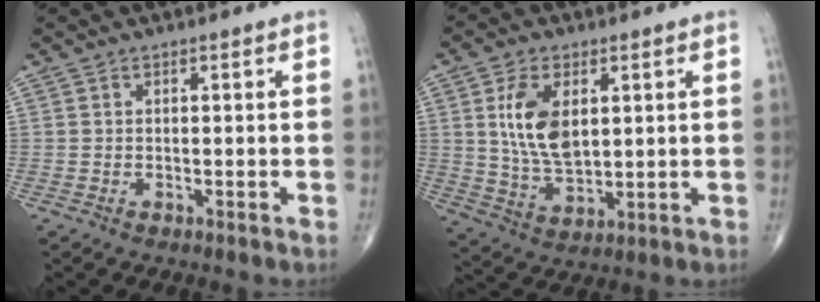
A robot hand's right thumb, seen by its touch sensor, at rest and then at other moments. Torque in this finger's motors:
{"motor_torque": [1.77, 1.47, 1.46, 0.02, 0.28]}